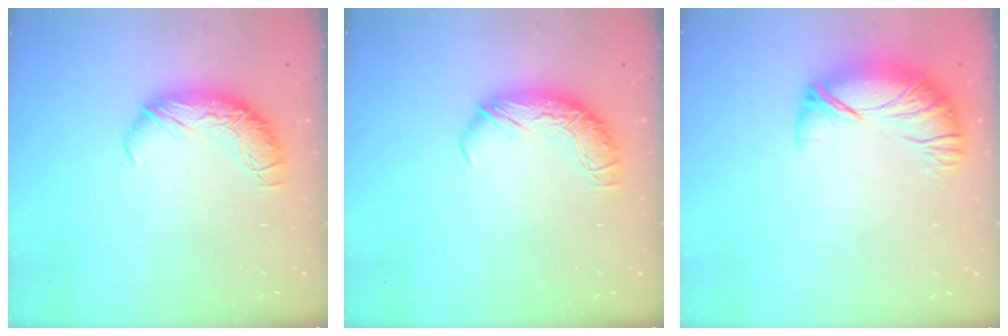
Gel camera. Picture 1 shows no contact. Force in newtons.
{"total": 0.0}
{"total": 3.2, "press": 2.3, "slide": 2.2}